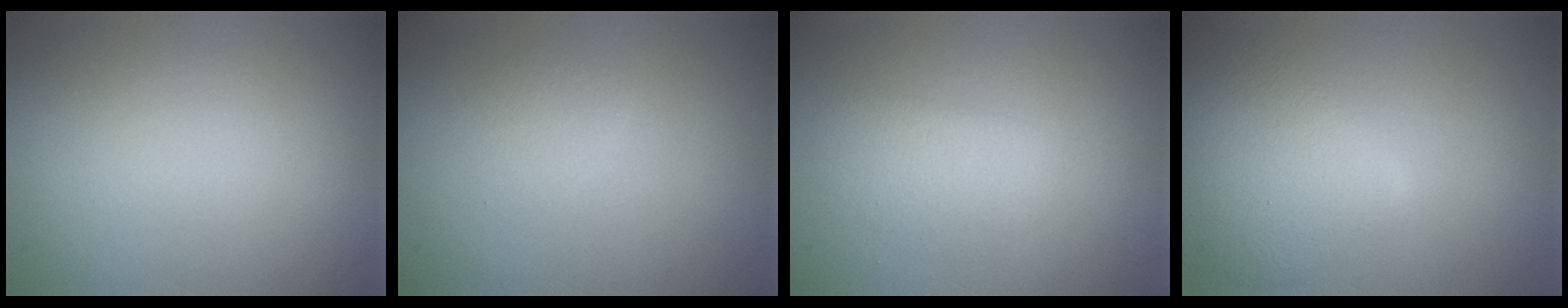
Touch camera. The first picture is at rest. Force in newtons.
{"total": 1.1, "press": 1.1, "slide": 0.0}
{"total": 2.1, "press": 2.1, "slide": 0.1}
{"total": 5.6, "press": 5.6, "slide": 0.3}